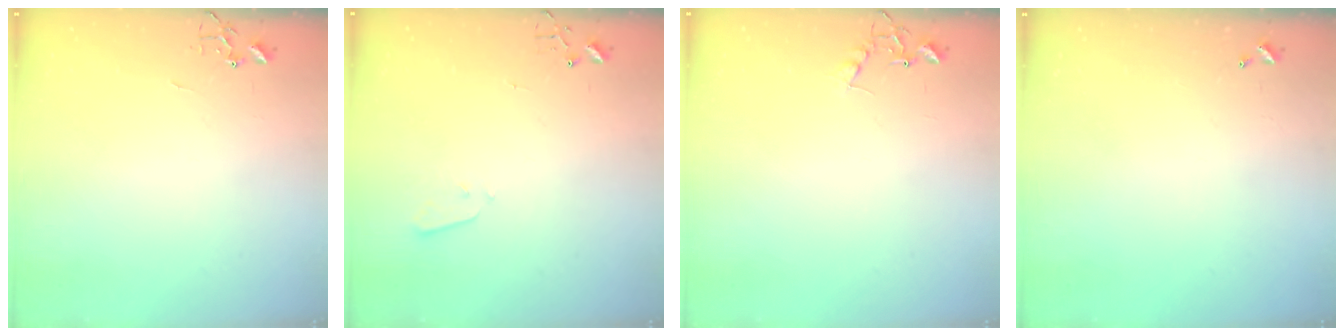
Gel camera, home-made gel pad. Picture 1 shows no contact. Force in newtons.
{"total": 2.1, "press": 2.1, "slide": 0.3}
{"total": 6.8, "press": 6.8, "slide": 0.3}
{"total": 0.0}